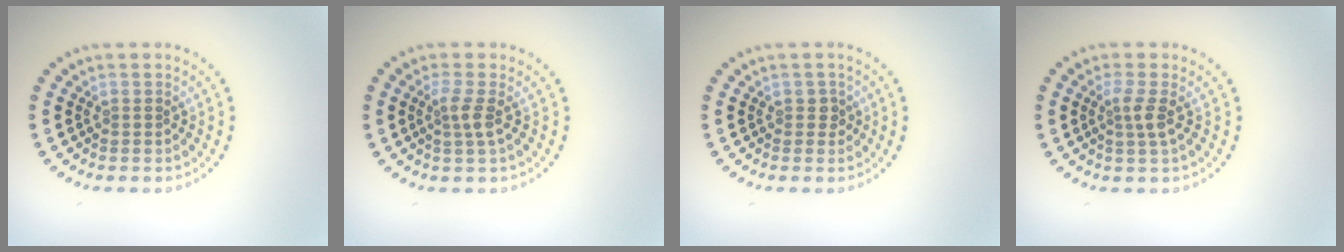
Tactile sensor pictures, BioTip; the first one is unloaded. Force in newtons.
{"total": 1.8, "press": 1.3, "slide": 1.2}
{"total": 1.0, "press": 0.9, "slide": 0.5}
{"total": 1.8, "press": 1.4, "slide": 1.2}